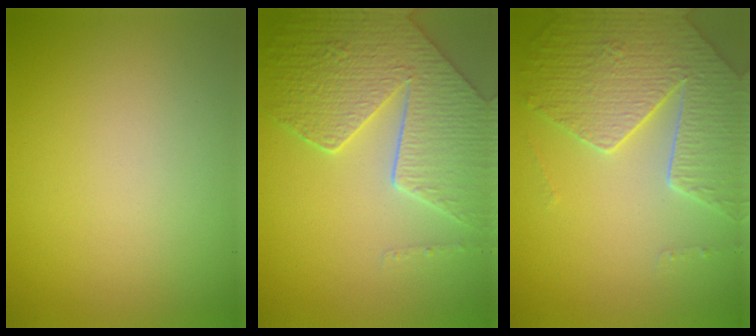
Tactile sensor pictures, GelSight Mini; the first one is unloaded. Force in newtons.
{"total": 8.0, "press": 6.1, "slide": 5.2}
{"total": 6.3, "press": 5.2, "slide": 3.6}